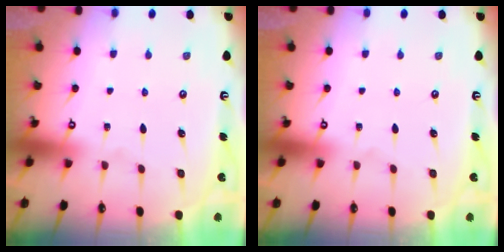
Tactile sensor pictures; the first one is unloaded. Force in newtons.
{"total": 0.0}